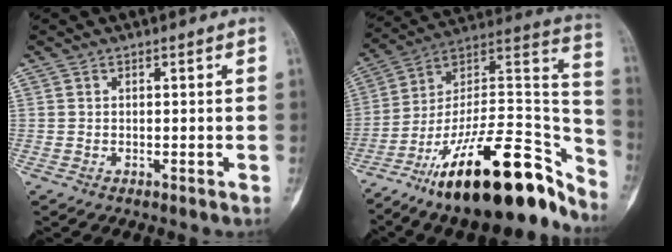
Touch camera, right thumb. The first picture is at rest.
{"total": 31.5, "force": [-20.1, 11.4, 21.5], "torque": [-0.242, 0.101, -0.321]}